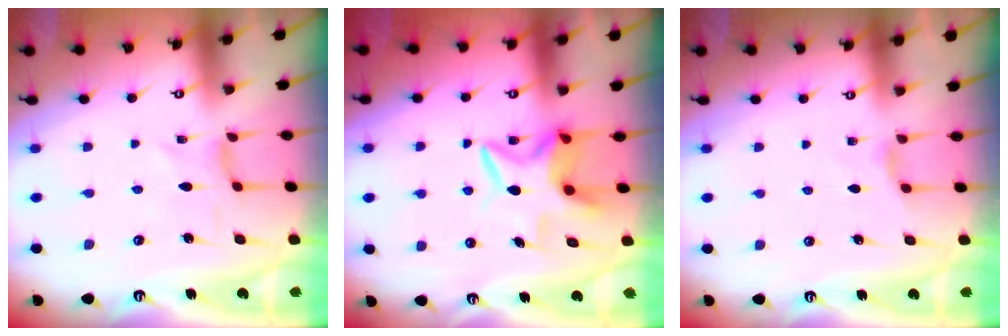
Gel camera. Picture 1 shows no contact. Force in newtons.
{"total": 8.0, "press": 7.8, "slide": 1.7}
{"total": 3.7, "press": 3.7, "slide": 0.7}